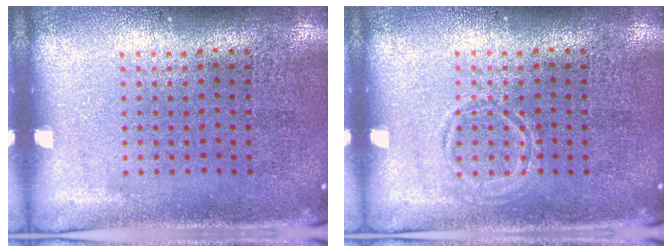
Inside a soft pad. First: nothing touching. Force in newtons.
{"total": 1.0, "press": 1.0, "slide": 0.1}